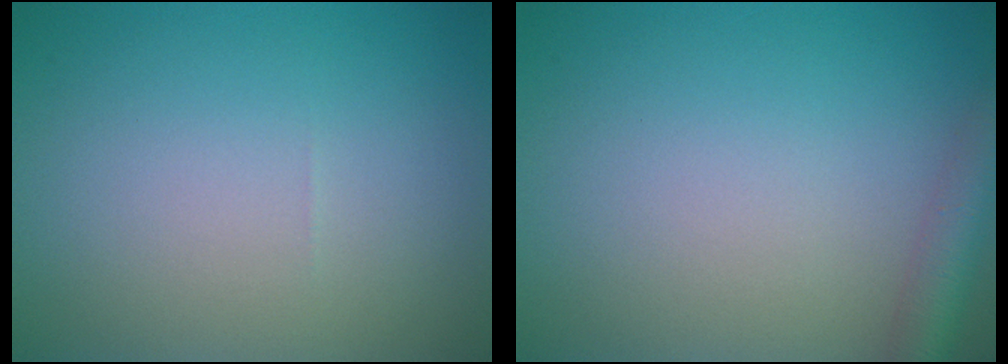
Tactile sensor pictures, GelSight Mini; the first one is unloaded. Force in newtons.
{"total": 3.3, "press": 3.3, "slide": 0.2}